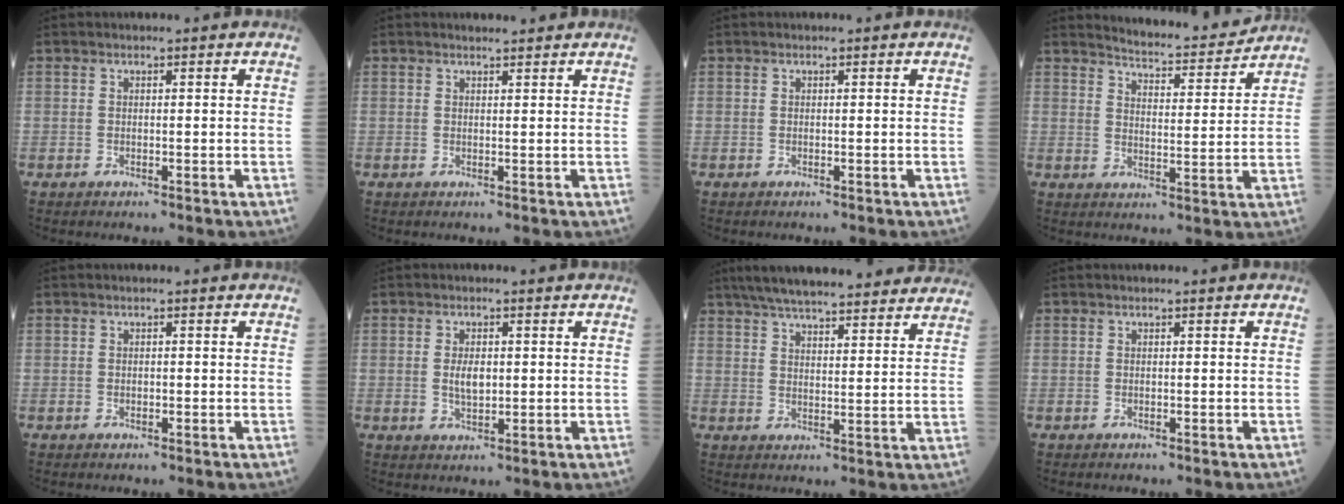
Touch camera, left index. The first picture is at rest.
{"total": 1.5, "force": [1.4, 0.2, 0.4], "torque": [-0.010, 0.006, 0.025]}
{"total": 0.0}
{"total": 9.0, "force": [8.9, 0.1, 1.4], "torque": [-0.029, -0.010, 0.126]}
{"total": 0.5, "force": [-0.2, 0.4, 0.3], "torque": [-0.005, 0.001, -0.004]}
{"total": 3.1, "force": [0.2, 1.4, 2.7], "torque": [-0.055, 0.000, 0.007]}
{"total": 23.0, "force": [20.1, 3.7, 10.5], "torque": [-0.161, 0.033, 0.267]}
{"total": 0.0}